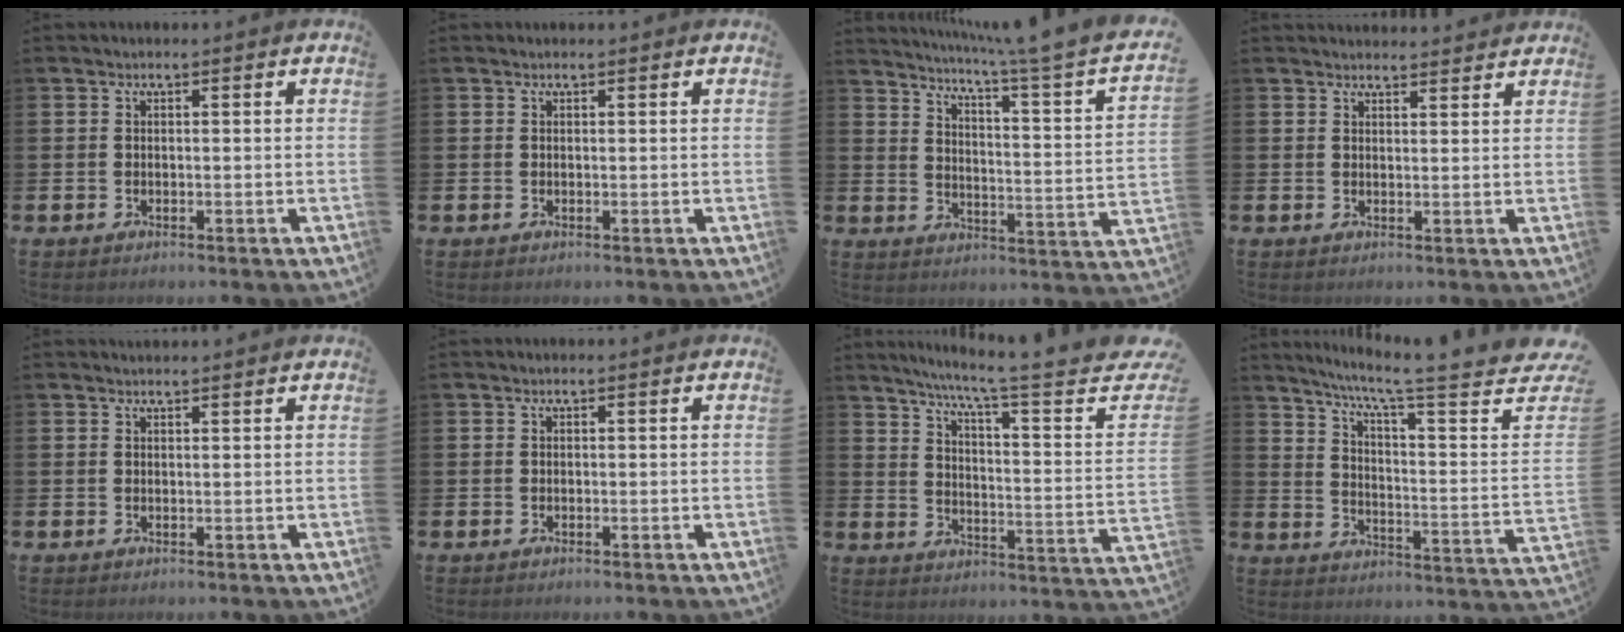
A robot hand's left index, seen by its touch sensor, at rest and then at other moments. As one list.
[{"total": 0.0}, {"total": 5.1, "force": [4.0, -0.9, 3.0], "torque": [-0.054, -0.051, 0.053]}, {"total": 2.4, "force": [2.3, 0.3, -0.1], "torque": [0.006, -0.015, 0.041]}, {"total": 0.9, "force": [0.9, 0.0, 0.1], "torque": [0.007, -0.004, 0.015]}, {"total": 0.0}, {"total": 5.8, "force": [4.1, -0.3, 4.2], "torque": [-0.086, -0.045, 0.054]}, {"total": 6.0, "force": [4.9, 0.0, 3.3], "torque": [-0.069, -0.067, 0.073]}]